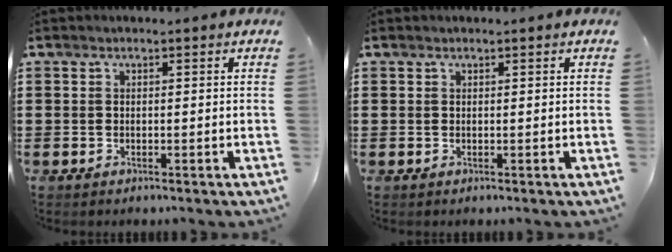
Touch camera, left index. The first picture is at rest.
{"total": 0.0}